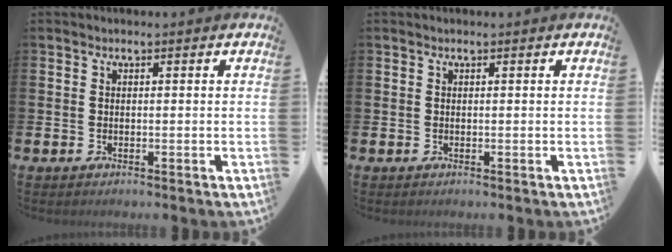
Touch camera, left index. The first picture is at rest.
{"total": 0.0}